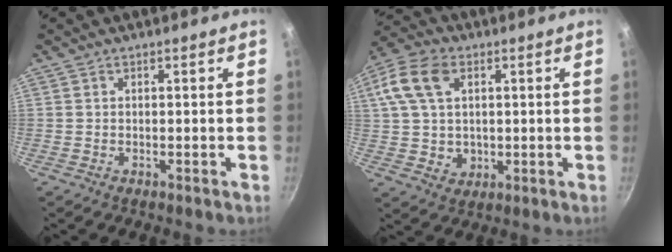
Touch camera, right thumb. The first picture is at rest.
{"total": 14.3, "force": [3.8, 10.5, 9.0], "torque": [-0.163, 0.010, 0.070]}